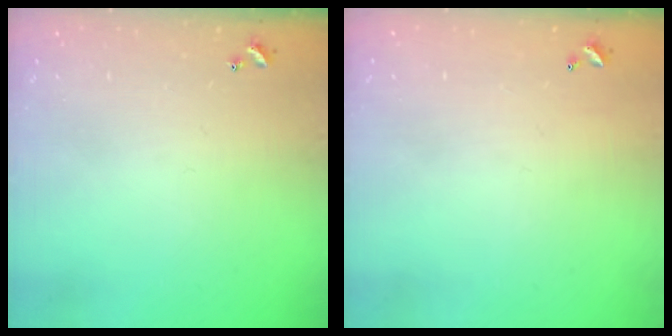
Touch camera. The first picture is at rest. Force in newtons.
{"total": 2.9, "press": 2.9, "slide": 0.1}